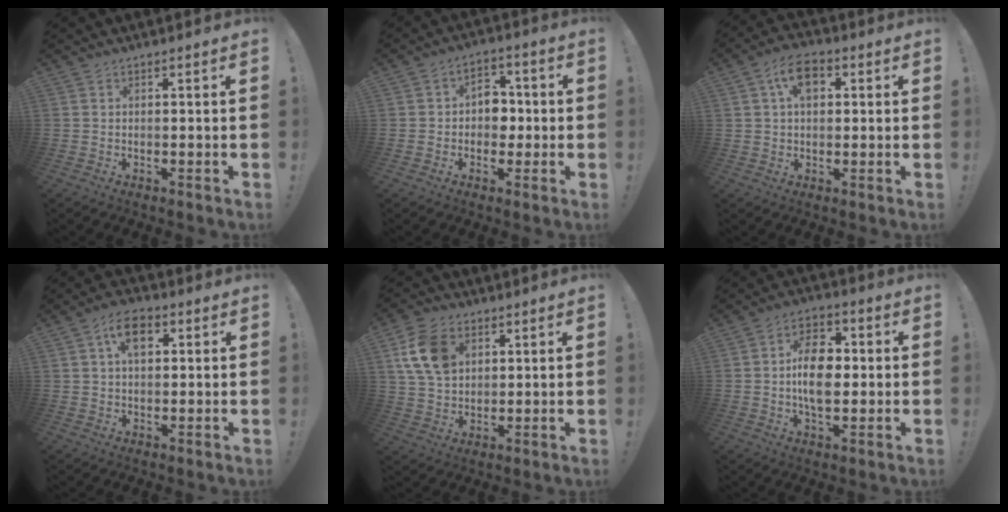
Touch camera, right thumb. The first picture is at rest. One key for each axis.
{"total": 7.2, "fx": -0.4, "fy": 6.1, "fz": 3.9, "tx": -0.053, "ty": 0.011, "tz": -0.006}
{"total": 8.7, "fx": 2.9, "fy": 5.4, "fz": 6.1, "tx": -0.099, "ty": 0.011, "tz": 0.054}
{"total": 8.0, "fx": 2.7, "fy": 4.8, "fz": 5.7, "tx": -0.084, "ty": 0.007, "tz": 0.047}
{"total": 13.6, "fx": 4.6, "fy": 10.0, "fz": 7.9, "tx": -0.138, "ty": -0.003, "tz": 0.091}
{"total": 12.3, "fx": -0.3, "fy": 7.8, "fz": 9.6, "tx": -0.164, "ty": 0.008, "tz": -0.008}